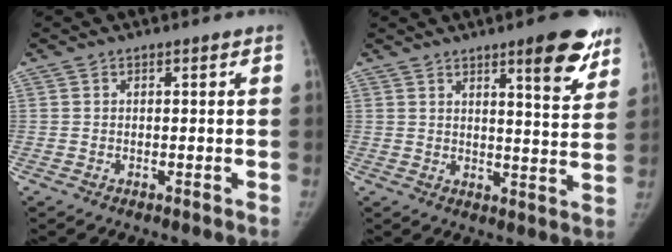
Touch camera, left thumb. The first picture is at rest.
{"total": 10.7, "force": [6.7, 2.4, 8.0], "torque": [-0.077, -0.038, 0.087]}